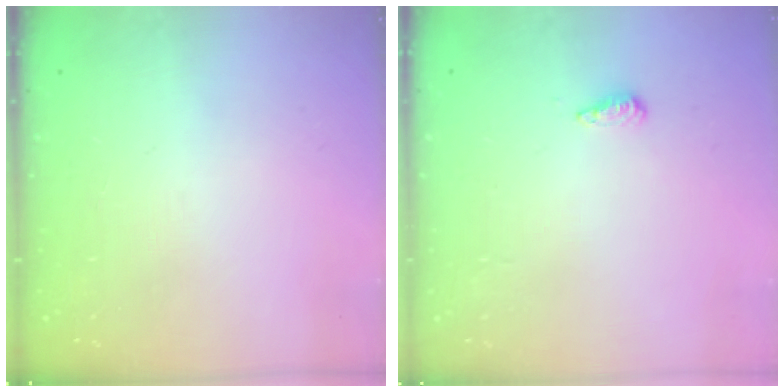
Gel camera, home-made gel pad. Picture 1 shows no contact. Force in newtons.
{"total": 5.3, "press": 5.2, "slide": 1.1}